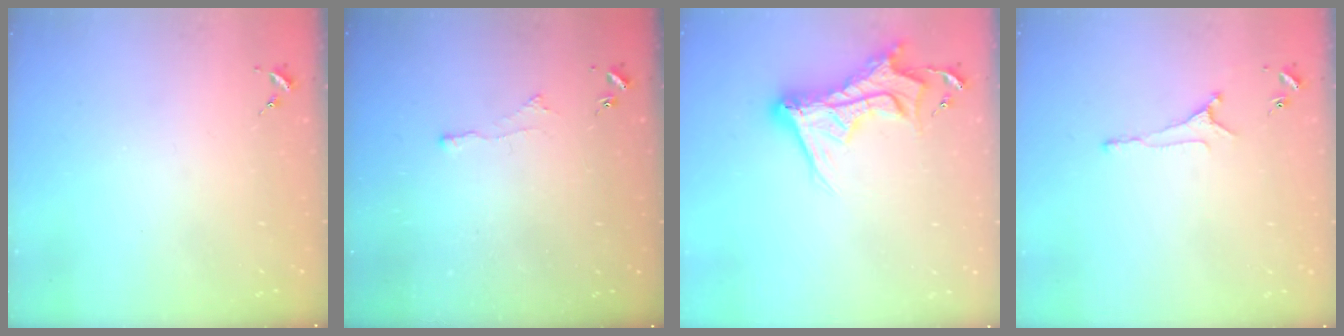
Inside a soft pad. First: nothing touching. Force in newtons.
{"total": 2.8, "press": 2.7, "slide": 0.5}
{"total": 16.2, "press": 16.1, "slide": 1.7}
{"total": 4.7, "press": 4.6, "slide": 0.8}